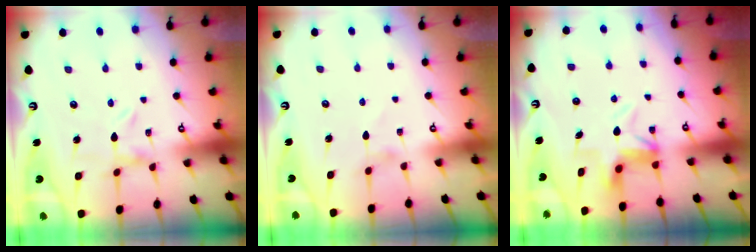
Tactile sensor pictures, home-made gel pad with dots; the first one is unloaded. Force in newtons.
{"total": 1.5, "press": 1.5, "slide": 0.4}
{"total": 5.1, "press": 5.1, "slide": 0.3}